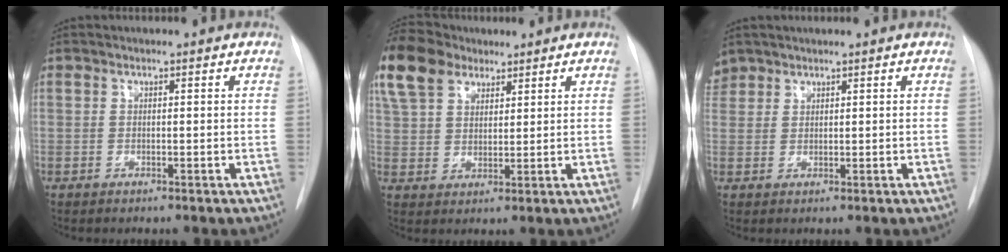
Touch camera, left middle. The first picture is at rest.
{"total": 12.3, "force": [8.3, 7.2, 5.5], "torque": [-0.140, 0.039, 0.160]}
{"total": 3.2, "force": [2.5, 1.9, 0.0], "torque": [0.001, 0.012, 0.052]}